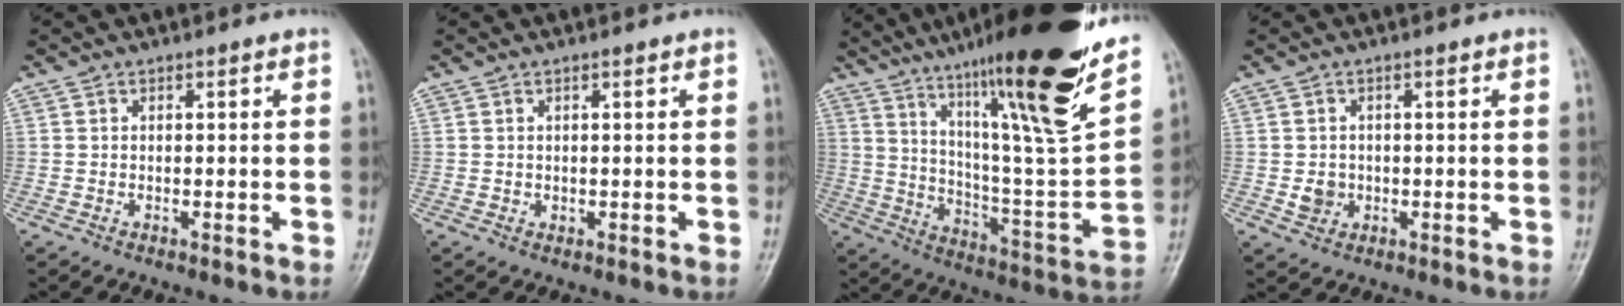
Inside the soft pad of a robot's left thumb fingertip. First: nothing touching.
{"total": 0.8, "force": [0.5, 0.6, 0.3], "torque": [0.001, -0.004, 0.008]}
{"total": 30.5, "force": [18.8, 3.8, 23.7], "torque": [-0.348, -0.062, 0.307]}
{"total": 2.9, "force": [-0.2, 2.5, 1.3], "torque": [-0.009, 0.001, 0.003]}